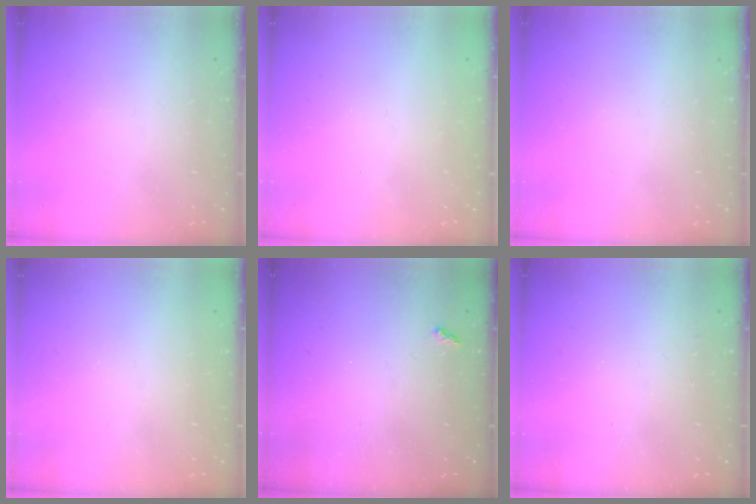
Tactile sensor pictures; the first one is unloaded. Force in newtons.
{"total": 1.4, "press": 1.2, "slide": 0.7}
{"total": 0.0}
{"total": 1.1, "press": 1.0, "slide": 0.1}
{"total": 2.6, "press": 2.5, "slide": 0.5}
{"total": 2.2, "press": 2.2, "slide": 0.4}